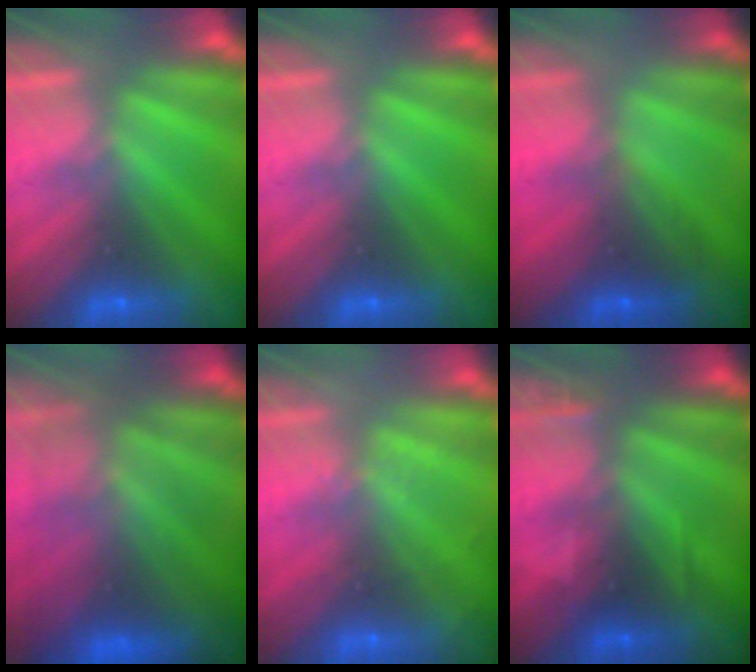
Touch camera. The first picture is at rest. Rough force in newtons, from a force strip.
{"total": 0.0}
{"total": 1.7}
{"total": 9.5}
{"total": 1.8}
{"total": 2.4}